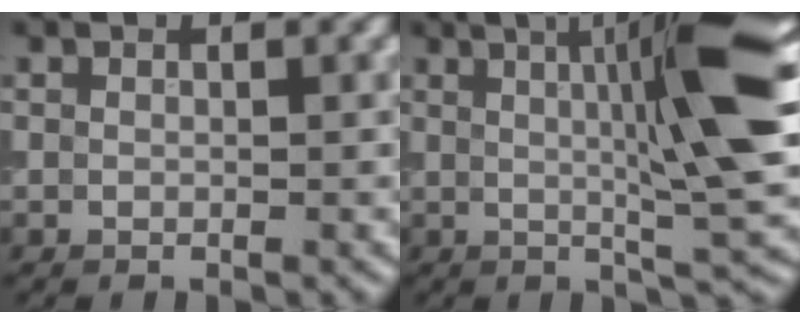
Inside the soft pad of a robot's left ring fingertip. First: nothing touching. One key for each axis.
{"total": 11.8, "fx": 2.0, "fy": 1.8, "fz": 11.5, "tx": -0.142, "ty": 0.010, "tz": 0.026}